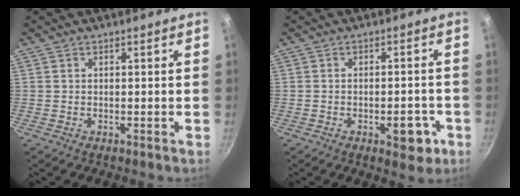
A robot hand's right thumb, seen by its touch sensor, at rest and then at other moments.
{"total": 6.2, "force": [-2.6, 3.0, 4.8], "torque": [-0.039, 0.016, -0.028]}